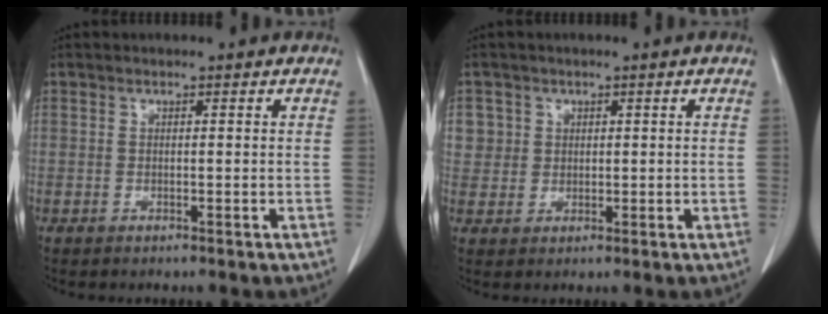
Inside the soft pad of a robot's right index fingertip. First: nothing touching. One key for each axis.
{"total": 3.4, "fx": 1.1, "fy": 3.2, "fz": -0.1, "tx": 0.022, "ty": 0.003, "tz": 0.018}